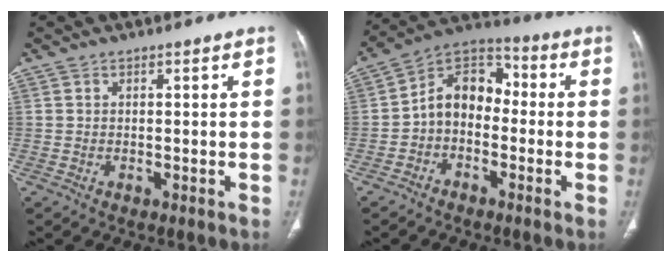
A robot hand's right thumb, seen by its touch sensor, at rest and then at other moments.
{"total": 10.1, "force": [-1.6, 7.4, 6.8], "torque": [-0.085, 0.044, -0.046]}